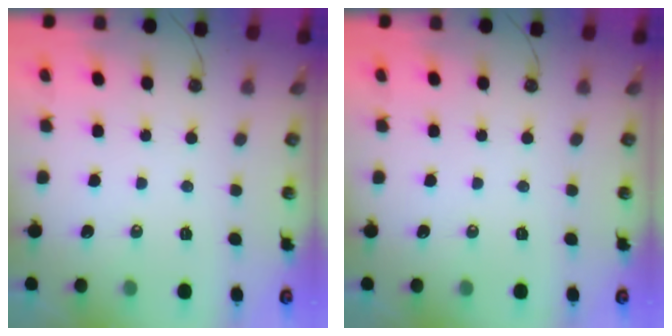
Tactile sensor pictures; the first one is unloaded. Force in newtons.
{"total": 0.0}